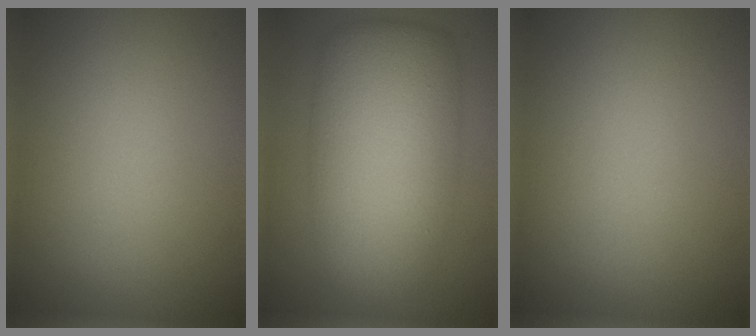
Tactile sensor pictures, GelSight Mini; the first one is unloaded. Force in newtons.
{"total": 10.7, "press": 10.7, "slide": 0.4}
{"total": 0.0}